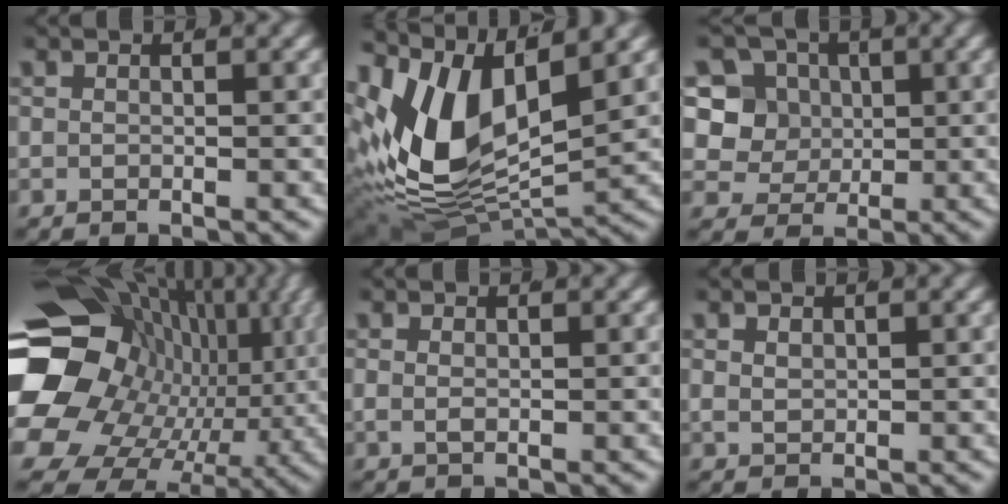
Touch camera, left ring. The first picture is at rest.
{"total": 11.6, "force": [1.1, 7.4, 8.9], "torque": [-0.192, -0.031, 0.037]}
{"total": 12.2, "force": [2.0, 10.8, 5.2], "torque": [-0.129, -0.035, 0.034]}
{"total": 24.0, "force": [1.8, 18.3, 15.5], "torque": [-0.283, -0.040, 0.028]}
{"total": 0.7, "force": [0.1, 0.4, 0.6], "torque": [-0.023, -0.014, 0.011]}
{"total": 0.9, "force": [0.7, 0.6, 0.3], "torque": [-0.013, -0.012, 0.025]}